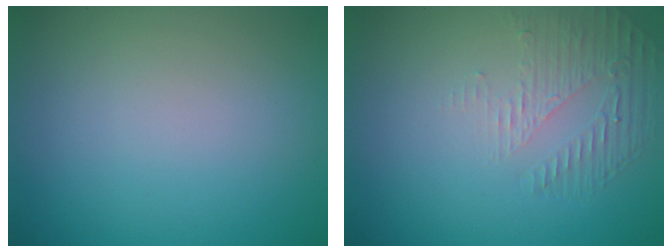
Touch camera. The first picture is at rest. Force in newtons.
{"total": 1.7, "press": 0.8, "slide": 1.5}